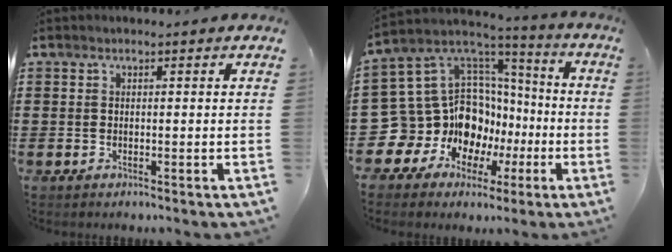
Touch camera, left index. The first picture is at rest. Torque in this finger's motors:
{"motor_torque": [1.46, 0.68, 0.56, 0.07]}